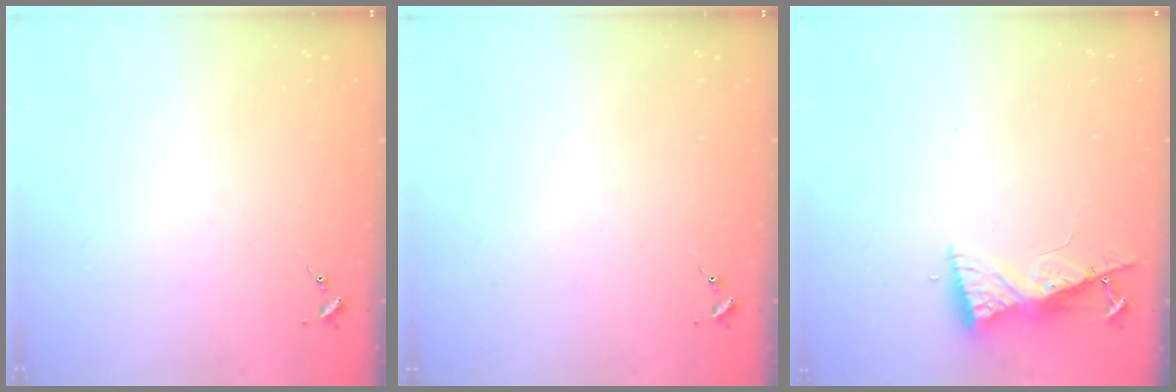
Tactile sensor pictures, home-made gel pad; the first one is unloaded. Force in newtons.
{"total": 0.0}
{"total": 8.1, "press": 8.1, "slide": 0.8}